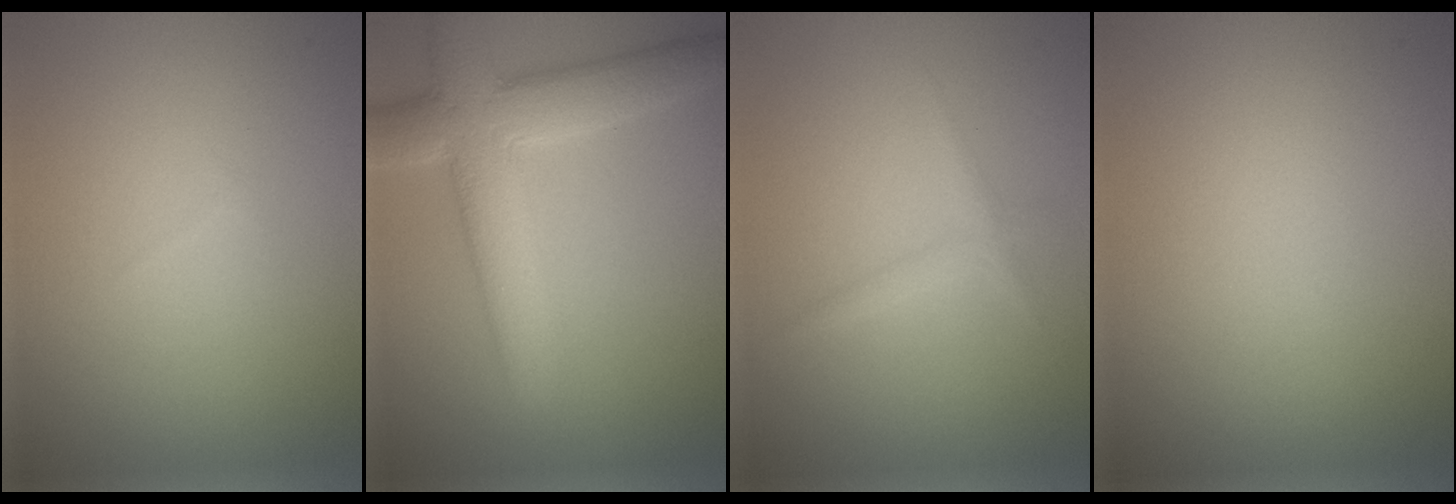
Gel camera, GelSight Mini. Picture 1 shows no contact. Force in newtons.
{"total": 7.6, "press": 7.6, "slide": 0.6}
{"total": 1.1, "press": 1.1, "slide": 0.1}
{"total": 0.0}